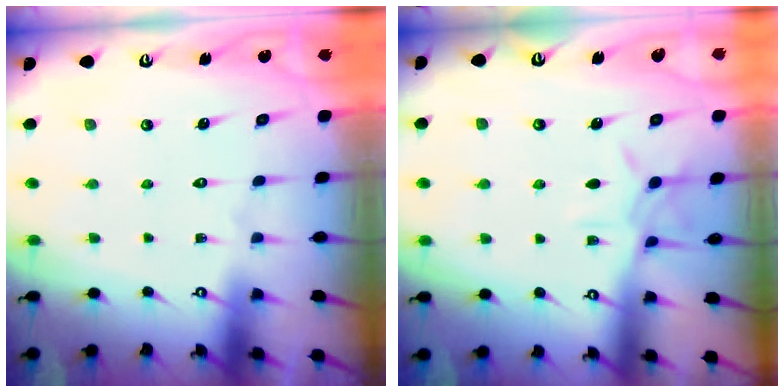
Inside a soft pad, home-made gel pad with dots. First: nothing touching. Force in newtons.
{"total": 6.8, "press": 6.8, "slide": 0.3}